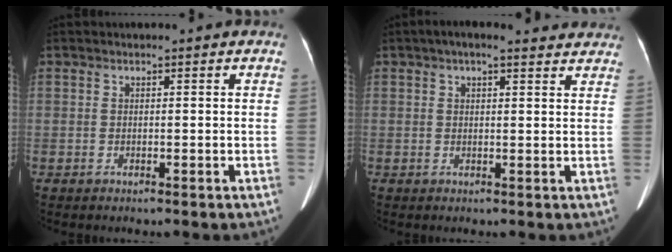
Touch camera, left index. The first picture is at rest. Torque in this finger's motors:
{"motor_torque": [0.15, 0.05, -0.04, -0.05]}